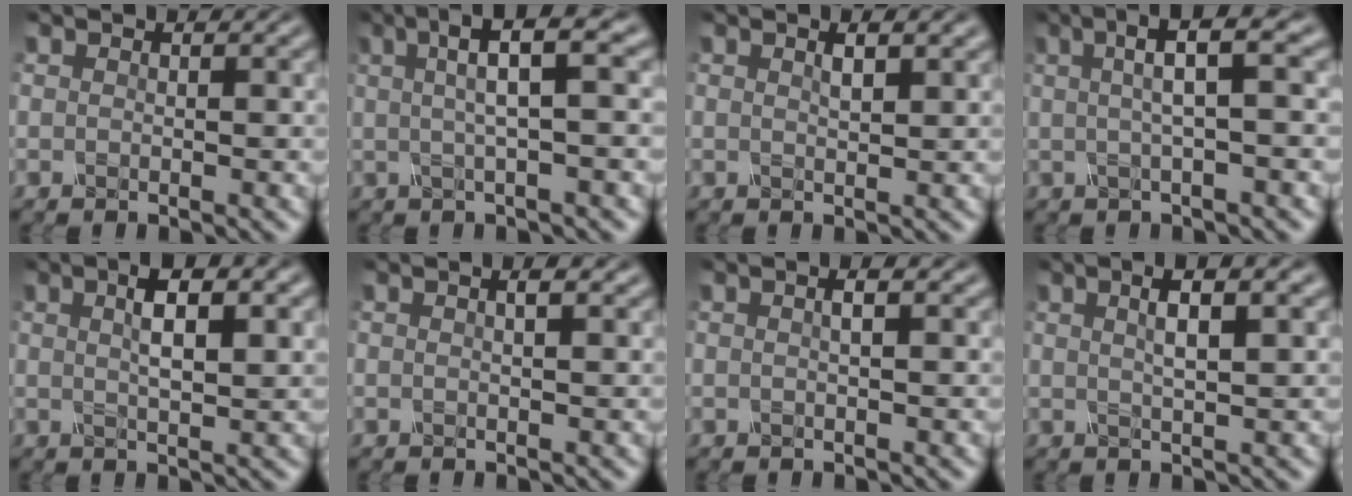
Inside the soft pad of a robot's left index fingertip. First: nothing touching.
{"total": 5.6, "force": [1.6, 1.0, 5.2], "torque": [-0.077, 0.017, 0.029]}
{"total": 2.6, "force": [1.2, 0.8, 2.1], "torque": [-0.016, 0.007, 0.010]}
{"total": 4.7, "force": [1.1, 0.8, 4.5], "torque": [-0.073, 0.014, 0.023]}
{"total": 4.2, "force": [1.2, 1.2, 3.8], "torque": [-0.069, 0.006, 0.027]}
{"total": 2.5, "force": [1.1, 1.1, 1.9], "torque": [-0.009, 0.013, -0.007]}
{"total": 2.0, "force": [0.6, 0.8, 1.8], "torque": [-0.010, 0.008, -0.006]}
{"total": 3.9, "force": [1.3, 0.7, 3.6], "torque": [-0.060, 0.008, 0.027]}